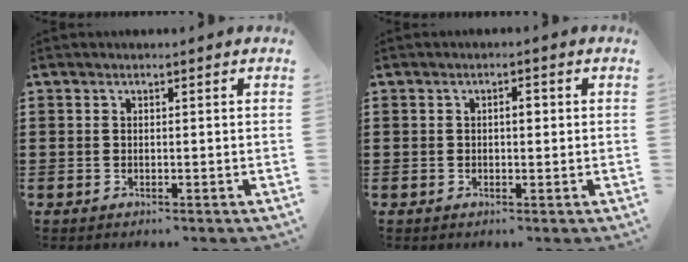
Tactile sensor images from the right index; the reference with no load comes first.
{"total": 1.8, "force": [0.1, 0.6, 1.7], "torque": [-0.033, 0.003, -0.001]}